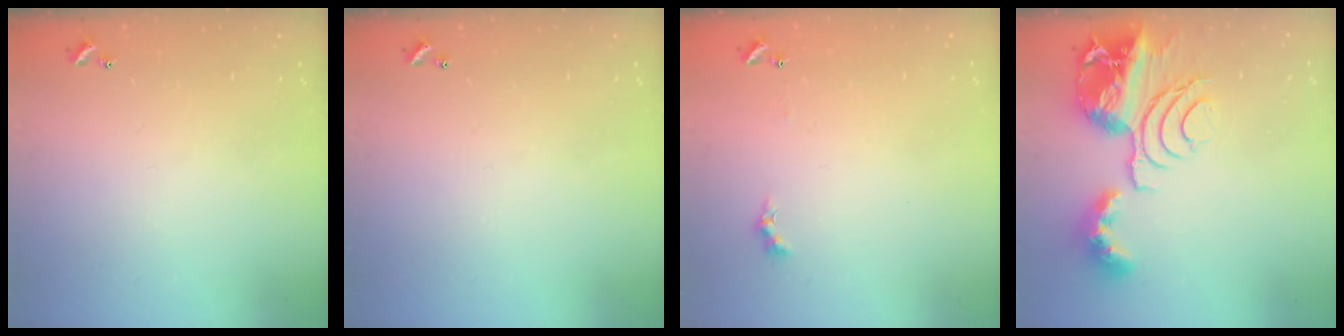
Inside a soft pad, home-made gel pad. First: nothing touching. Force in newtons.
{"total": 0.0}
{"total": 0.0}
{"total": 14.1, "press": 14.0, "slide": 1.6}